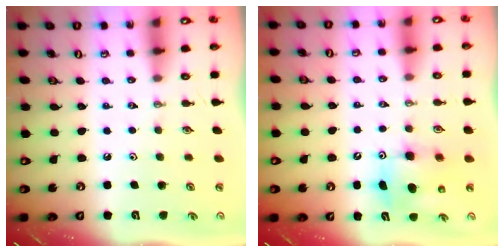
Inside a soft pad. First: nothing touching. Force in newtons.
{"total": 9.8, "press": 9.6, "slide": 2.0}